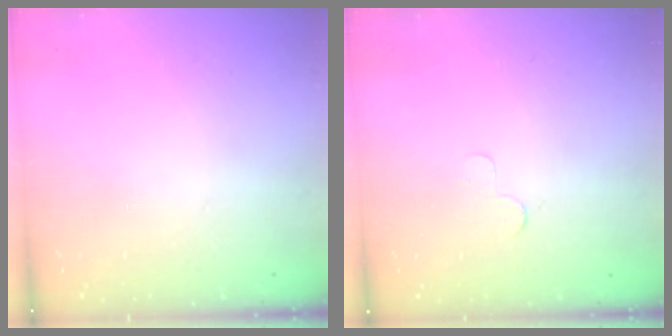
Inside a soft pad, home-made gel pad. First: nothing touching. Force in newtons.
{"total": 2.5, "press": 2.5, "slide": 0.2}